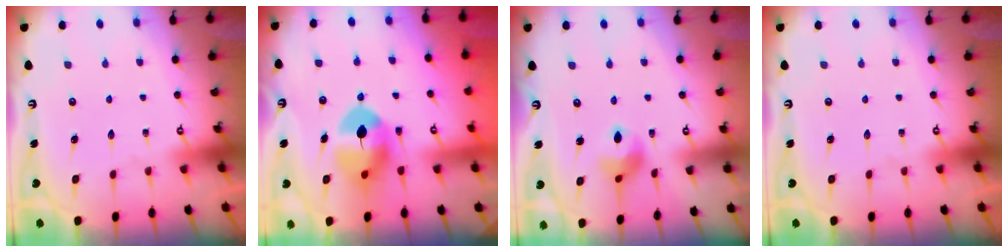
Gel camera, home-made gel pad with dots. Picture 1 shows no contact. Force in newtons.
{"total": 9.7, "press": 9.7, "slide": 1.2}
{"total": 8.2, "press": 8.1, "slide": 1.0}
{"total": 0.0}